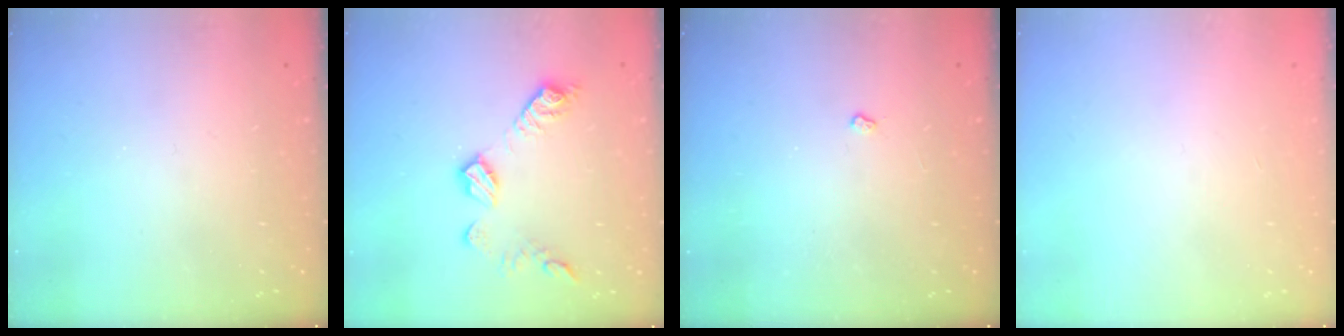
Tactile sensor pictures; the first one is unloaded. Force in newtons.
{"total": 11.0, "press": 11.0, "slide": 0.3}
{"total": 2.4, "press": 2.3, "slide": 0.4}
{"total": 0.0}